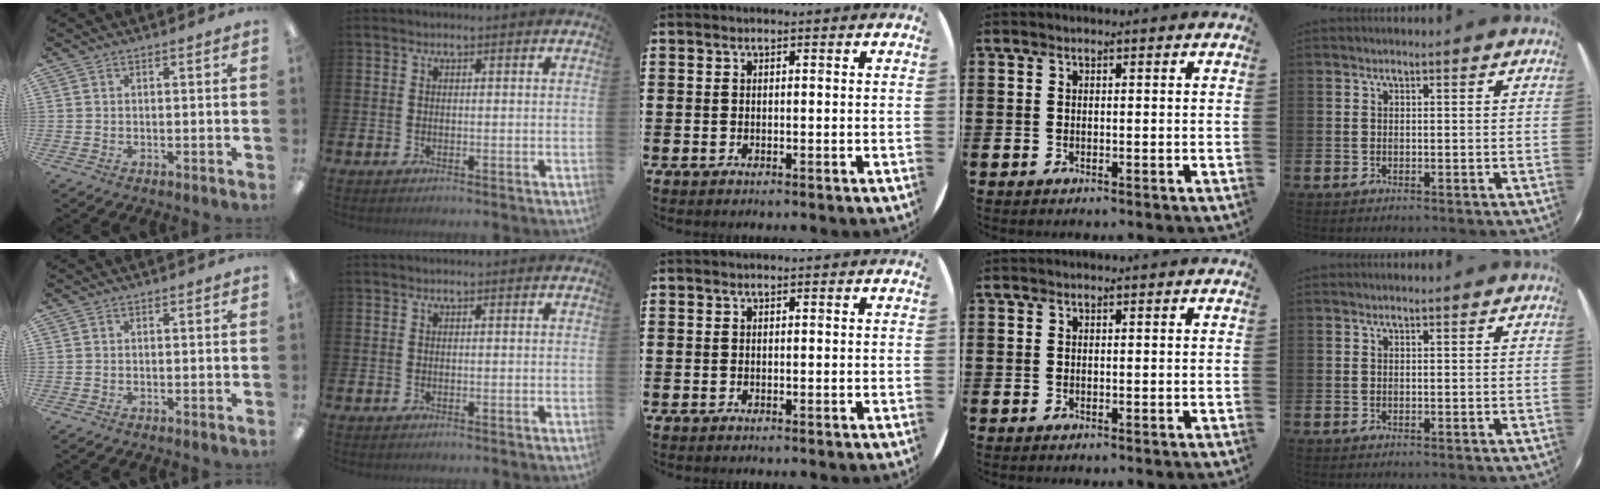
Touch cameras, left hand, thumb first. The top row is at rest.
{}